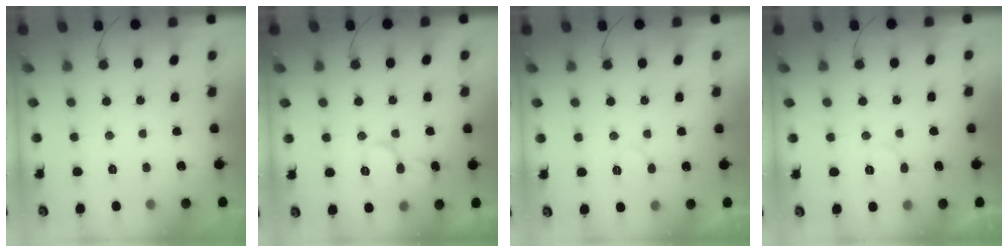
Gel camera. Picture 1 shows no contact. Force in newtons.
{"total": 10.2, "press": 10.2, "slide": 1.1}
{"total": 6.3, "press": 6.3, "slide": 0.7}
{"total": 6.1, "press": 6.1, "slide": 0.5}